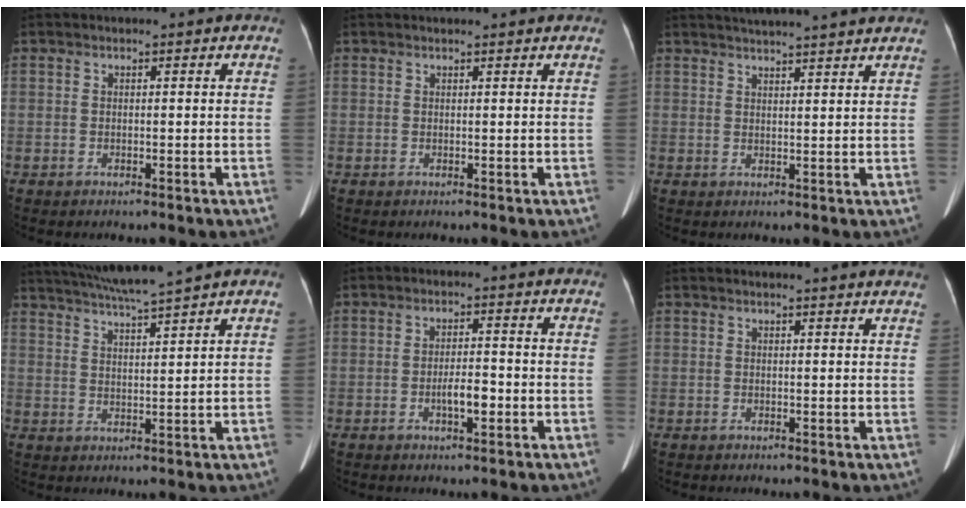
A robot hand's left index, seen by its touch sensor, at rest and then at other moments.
{"total": 2.8, "force": [2.7, 0.0, 0.8], "torque": [-0.010, 0.022, 0.035]}
{"total": 11.5, "force": [10.6, -0.1, 4.7], "torque": [-0.072, 0.022, 0.130]}
{"total": 9.1, "force": [8.0, -1.8, 3.9], "torque": [-0.071, 0.007, 0.134]}
{"total": 3.5, "force": [-1.2, 1.0, 3.2], "torque": [-0.057, 0.002, -0.017]}
{"total": 7.2, "force": [7.0, 0.2, 2.0], "torque": [-0.020, 0.006, 0.058]}